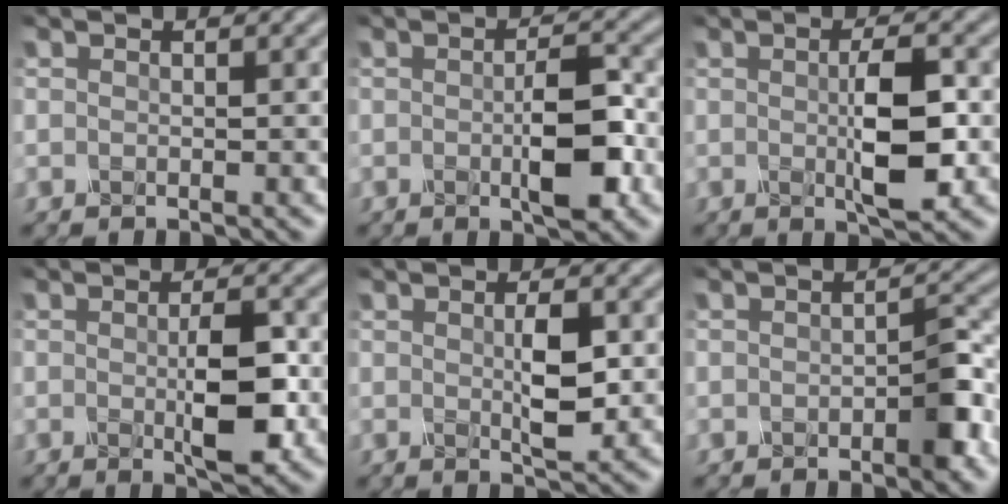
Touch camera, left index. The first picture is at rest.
{"total": 4.5, "force": [-1.1, 1.0, 4.3], "torque": [-0.079, 0.005, -0.017]}
{"total": 4.5, "force": [-0.2, 0.8, 4.5], "torque": [-0.081, 0.003, -0.001]}
{"total": 4.5, "force": [-0.6, 1.1, 4.3], "torque": [-0.079, 0.000, -0.008]}
{"total": 2.8, "force": [0.3, 0.4, 2.7], "torque": [-0.055, 0.001, 0.011]}
{"total": 3.2, "force": [-1.5, 0.6, 2.7], "torque": [-0.042, 0.005, -0.027]}